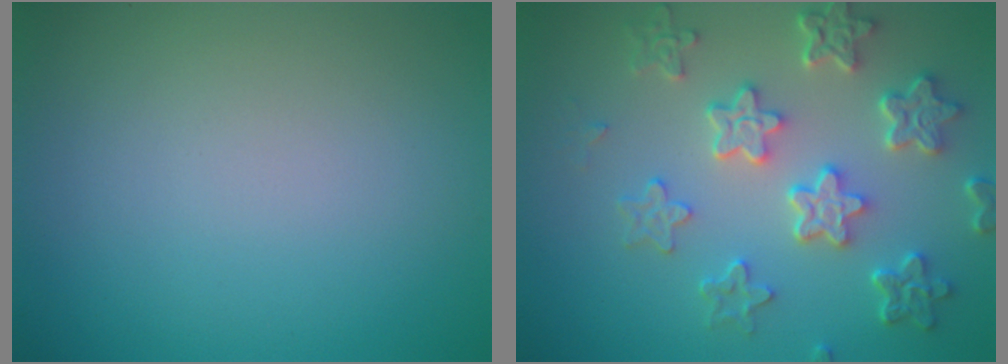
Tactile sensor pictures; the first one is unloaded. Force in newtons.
{"total": 6.0, "press": 4.7, "slide": 3.7}